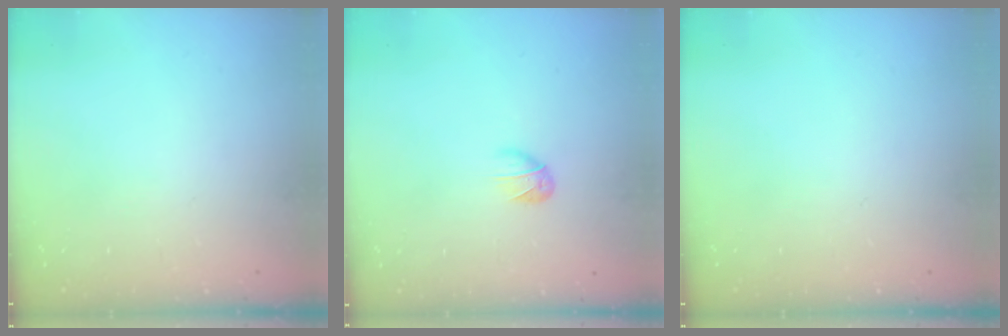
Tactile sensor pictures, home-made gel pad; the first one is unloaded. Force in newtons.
{"total": 3.4, "press": 3.3, "slide": 0.8}
{"total": 0.0}